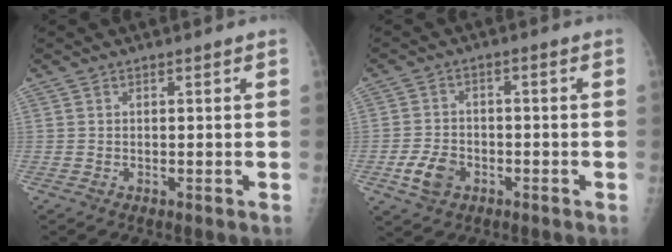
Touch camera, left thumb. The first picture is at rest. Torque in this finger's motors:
{"motor_torque": [0.73, 0.67, 0.09, -0.03, 0.00]}